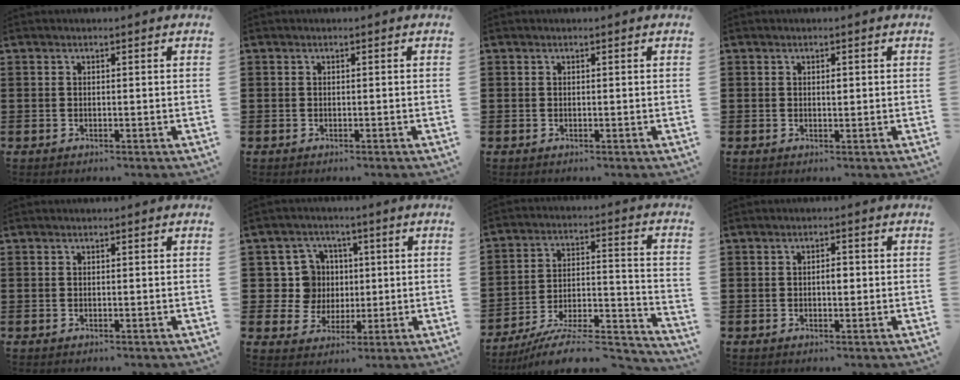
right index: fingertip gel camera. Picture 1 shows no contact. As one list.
[{"total": 0.0}, {"total": 0.0}, {"total": 0.9, "force": [0.2, 0.5, 0.7], "torque": [-0.007, -0.003, 0.002]}, {"total": 0.0}, {"total": 7.9, "force": [1.3, 7.4, 2.4], "torque": [-0.073, 0.017, 0.029]}, {"total": 10.1, "force": [-8.8, 2.1, 4.5], "torque": [-0.065, 0.021, -0.169]}, {"total": 1.9, "force": [-0.1, 0.9, 1.7], "torque": [-0.033, 0.004, -0.004]}]